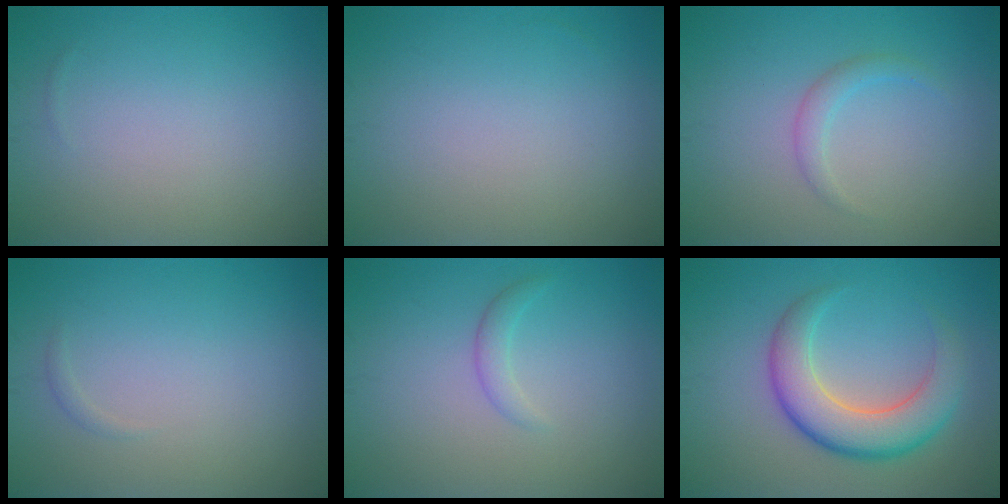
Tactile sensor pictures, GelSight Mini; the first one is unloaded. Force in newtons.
{"total": 0.0}
{"total": 1.5, "press": 1.5, "slide": 0.1}
{"total": 0.5, "press": 0.5, "slide": 0.0}
{"total": 1.3, "press": 1.3, "slide": 0.0}
{"total": 6.2, "press": 6.2, "slide": 0.3}